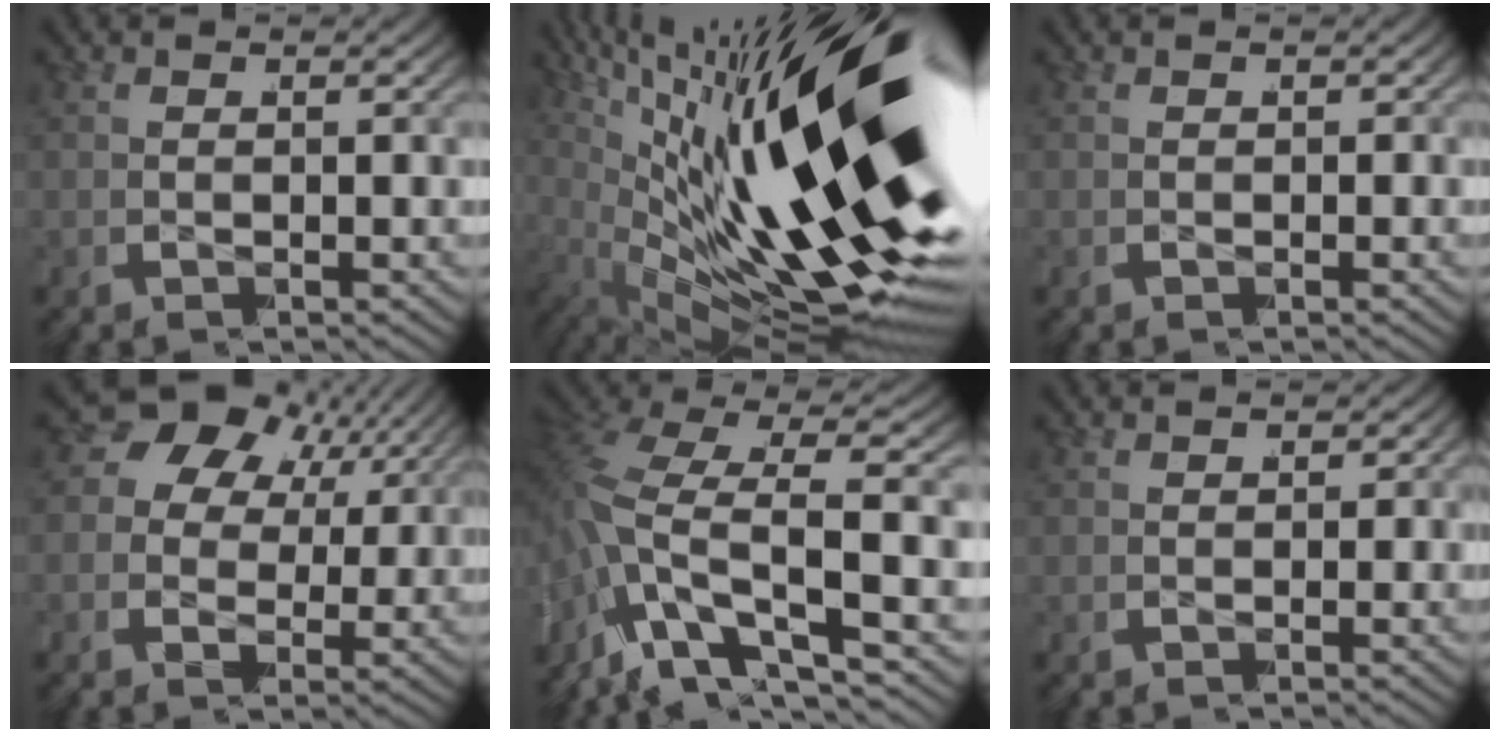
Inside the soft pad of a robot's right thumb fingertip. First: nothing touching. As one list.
[{"total": 22.3, "force": [-0.8, 10.4, 19.7], "torque": [-0.306, -0.029, 0.014]}, {"total": 0.5, "force": [-0.2, 0.4, 0.3], "torque": [-0.008, -0.003, -0.001]}, {"total": 10.3, "force": [2.0, 7.4, 6.8], "torque": [-0.132, -0.001, 0.024]}, {"total": 8.3, "force": [-1.5, 5.4, 6.0], "torque": [-0.179, -0.019, -0.019]}, {"total": 1.4, "force": [-0.3, 1.1, 0.8], "torque": [-0.011, -0.007, -0.004]}]